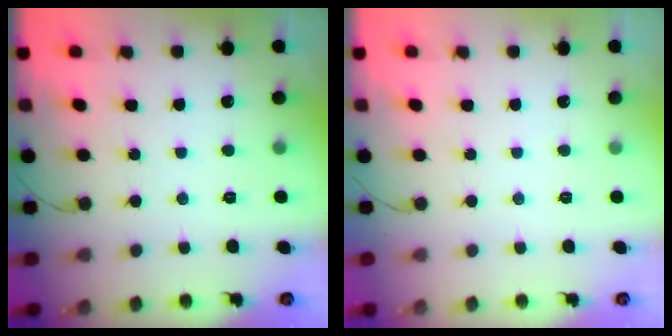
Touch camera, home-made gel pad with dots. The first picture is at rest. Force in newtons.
{"total": 0.0}